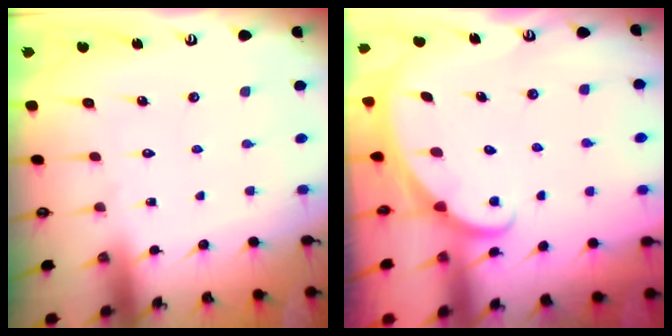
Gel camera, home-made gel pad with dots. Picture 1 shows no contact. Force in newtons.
{"total": 2.1, "press": 2.1, "slide": 0.0}